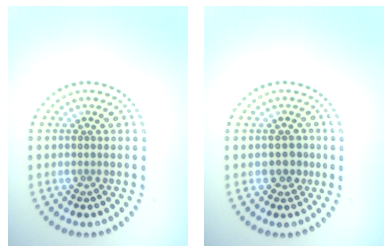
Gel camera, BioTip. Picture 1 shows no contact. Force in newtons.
{"total": 1.9, "press": 1.7, "slide": 0.9}